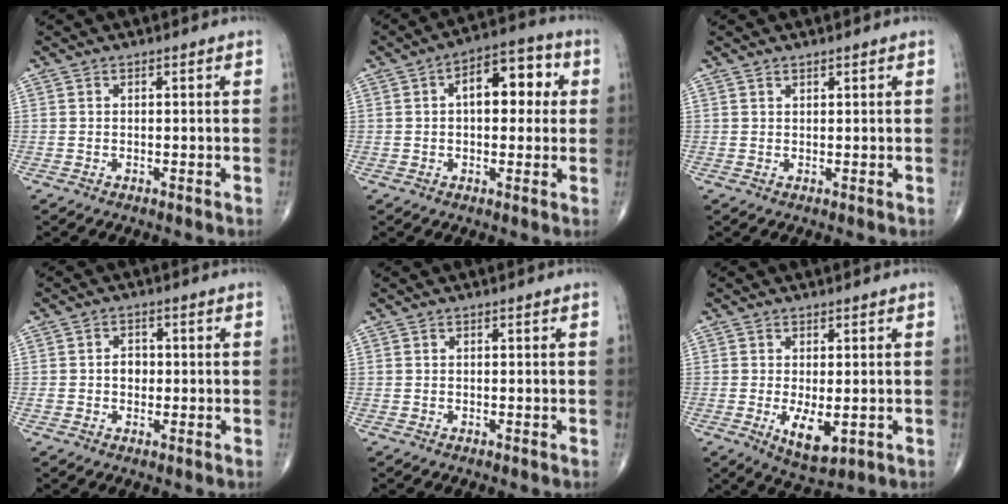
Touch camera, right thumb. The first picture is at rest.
{"total": 11.0, "force": [2.1, 6.1, 9.0], "torque": [-0.094, 0.022, 0.021]}
{"total": 0.7, "force": [0.6, 0.2, 0.1], "torque": [-0.001, -0.005, 0.010]}
{"total": 2.9, "force": [-0.1, 2.3, 1.7], "torque": [-0.016, 0.006, -0.004]}
{"total": 0.0}
{"total": 6.1, "force": [-1.1, 2.7, 5.4], "torque": [-0.086, -0.017, -0.006]}